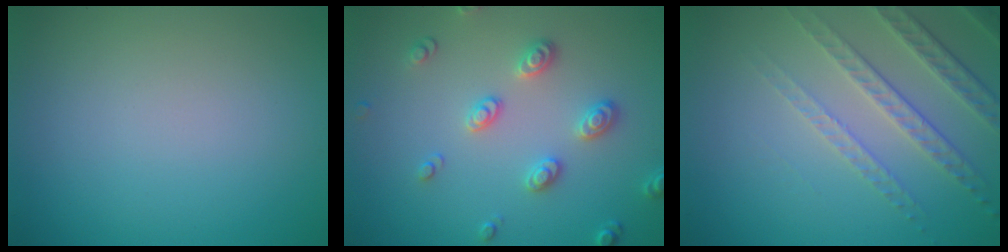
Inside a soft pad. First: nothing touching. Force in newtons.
{"total": 2.9, "press": 2.7, "slide": 1.1}
{"total": 4.7, "press": 3.3, "slide": 3.3}